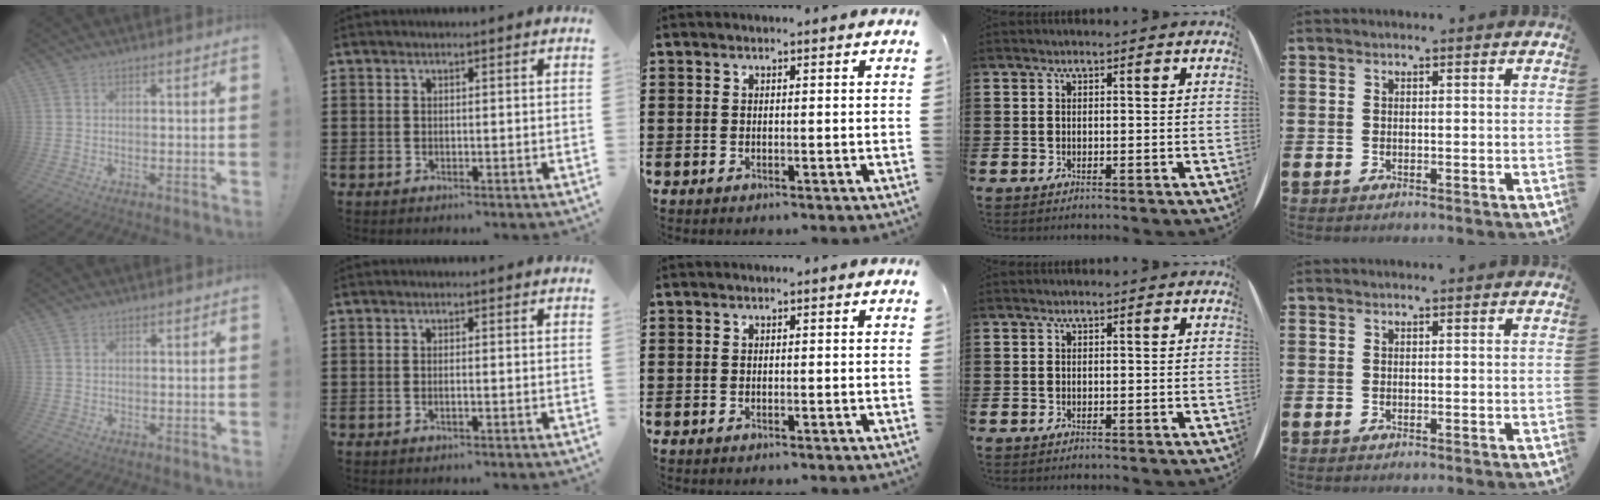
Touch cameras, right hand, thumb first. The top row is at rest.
{"thumb": {"total": 0.9, "force": [0.5, 0.7, 0.4], "torque": [-0.005, 0.001, 0.008]}, "index": {"total": 0.8, "force": [-0.3, 0.1, 0.7], "torque": [-0.014, -0.004, -0.005]}}